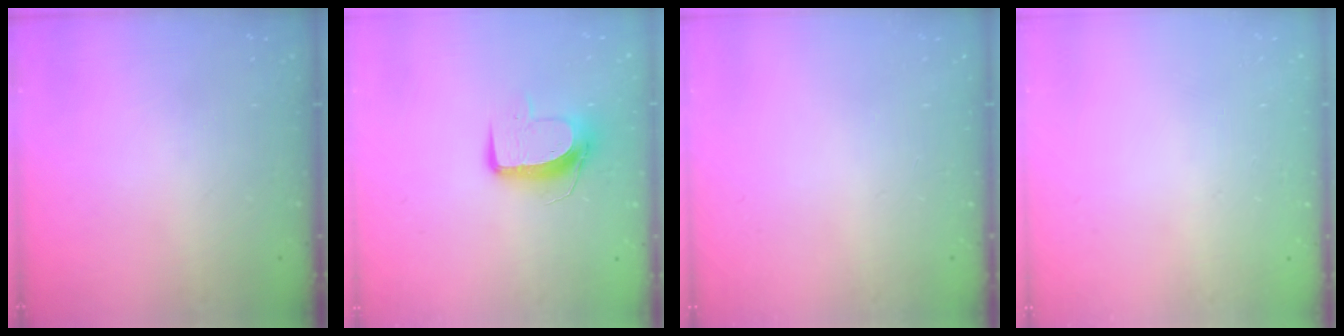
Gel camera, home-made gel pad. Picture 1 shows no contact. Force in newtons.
{"total": 8.9, "press": 8.9, "slide": 0.7}
{"total": 0.0}
{"total": 0.0}